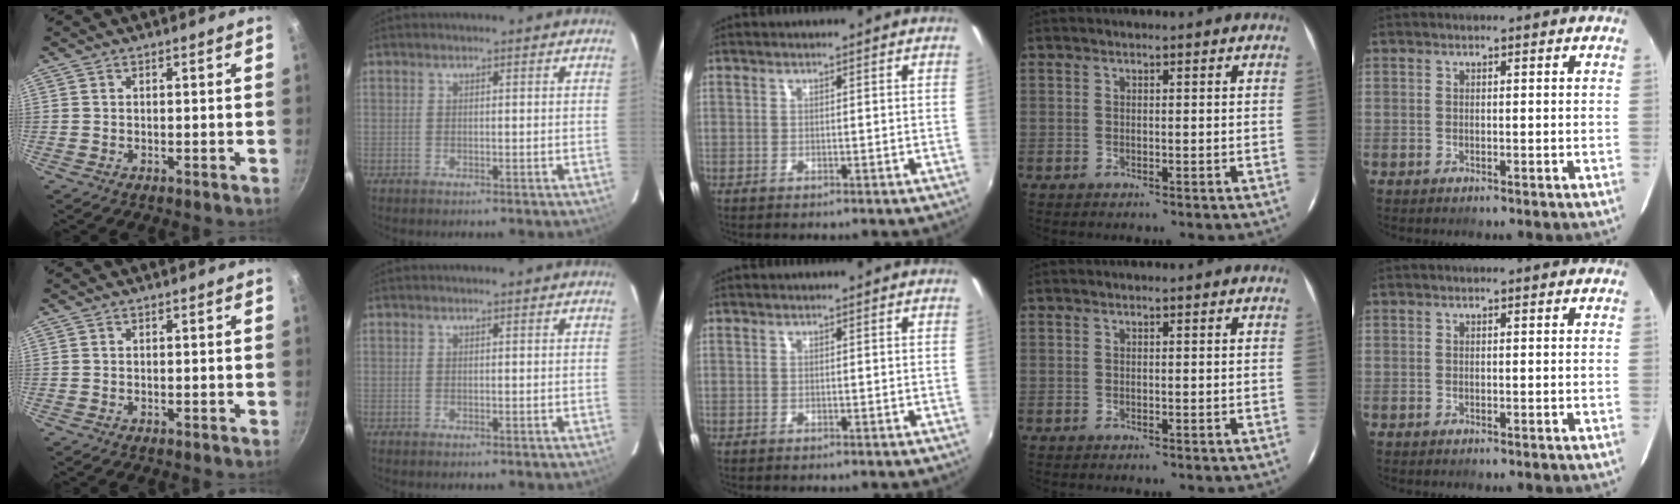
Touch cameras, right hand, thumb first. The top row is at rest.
{}